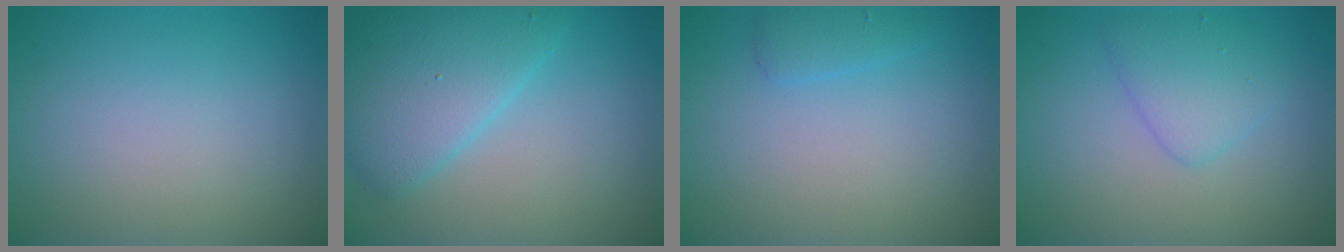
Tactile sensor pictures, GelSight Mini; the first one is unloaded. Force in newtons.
{"total": 5.4, "press": 5.4, "slide": 0.1}
{"total": 1.3, "press": 1.3, "slide": 0.1}
{"total": 2.6, "press": 2.6, "slide": 0.2}